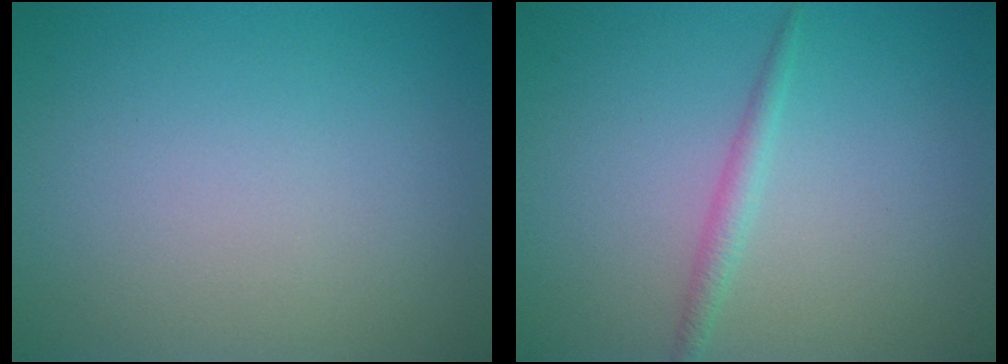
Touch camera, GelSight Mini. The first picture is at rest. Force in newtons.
{"total": 1.4, "press": 1.4, "slide": 0.1}